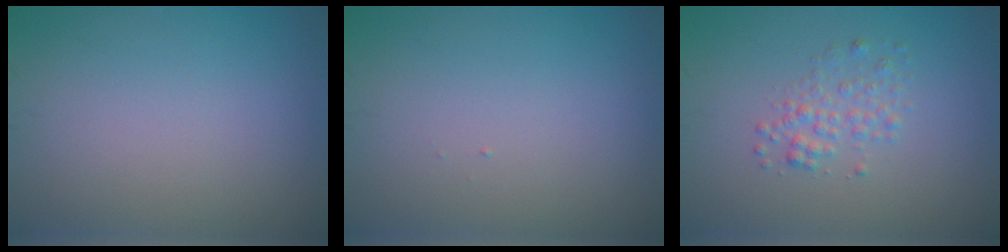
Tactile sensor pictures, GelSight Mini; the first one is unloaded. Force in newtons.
{"total": 0.0}
{"total": 1.8, "press": 1.8, "slide": 0.1}